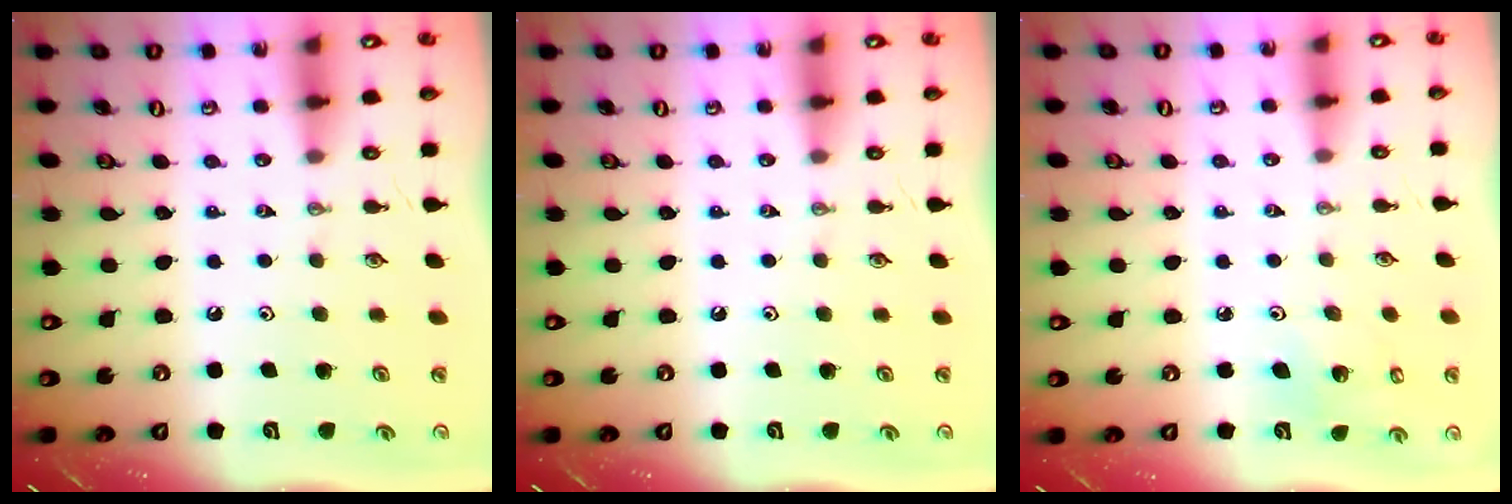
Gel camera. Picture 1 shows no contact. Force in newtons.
{"total": 0.0}
{"total": 3.8, "press": 3.6, "slide": 1.3}